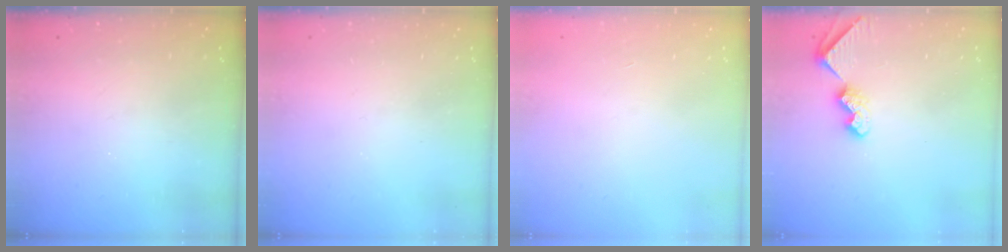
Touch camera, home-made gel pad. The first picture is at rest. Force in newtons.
{"total": 0.0}
{"total": 0.0}
{"total": 8.7, "press": 8.7, "slide": 0.7}